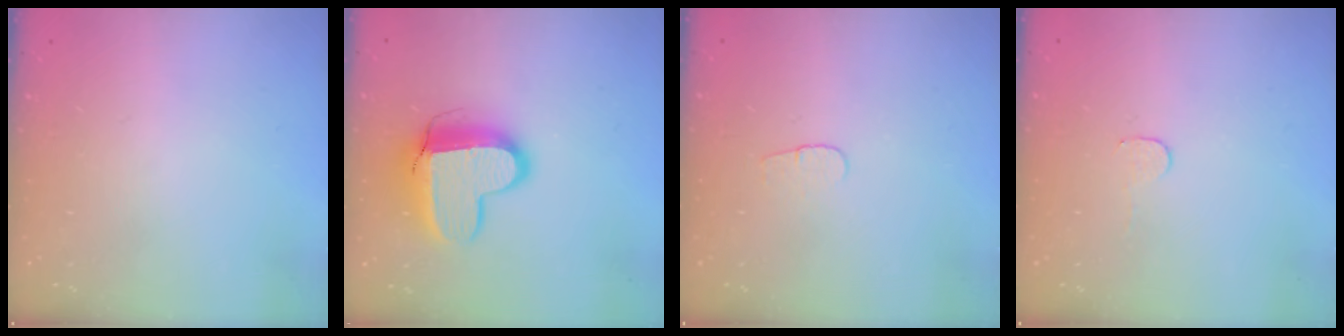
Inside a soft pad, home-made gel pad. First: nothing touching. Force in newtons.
{"total": 13.4, "press": 13.3, "slide": 1.3}
{"total": 3.6, "press": 3.6, "slide": 0.4}
{"total": 2.8, "press": 2.8, "slide": 0.2}